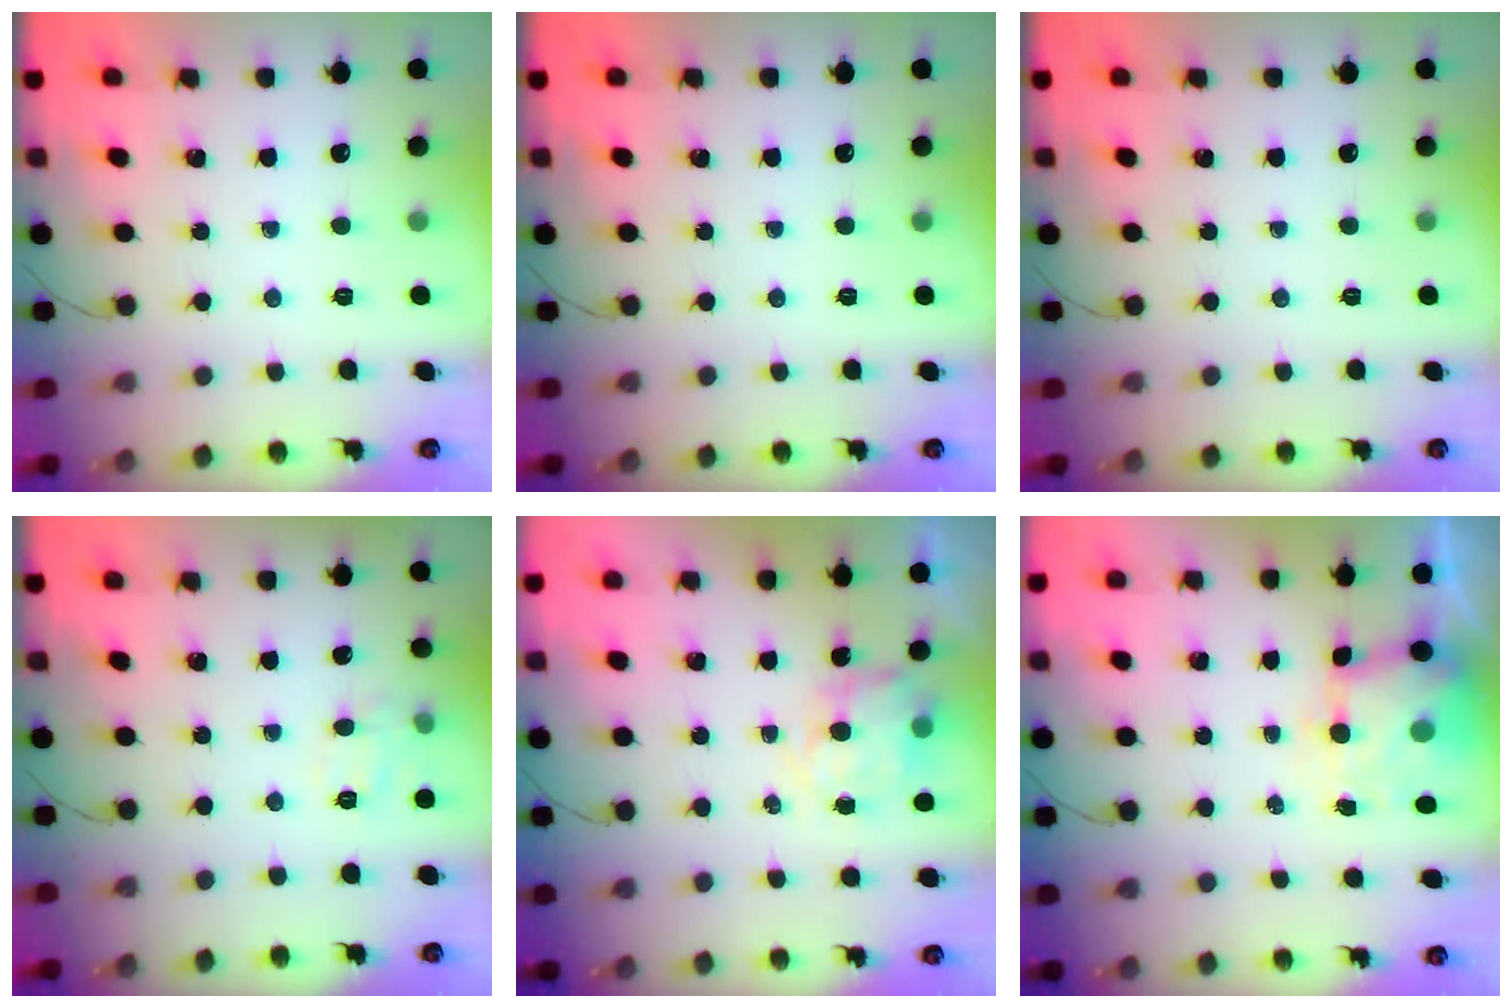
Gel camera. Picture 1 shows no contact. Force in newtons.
{"total": 0.0}
{"total": 0.0}
{"total": 7.7, "press": 7.6, "slide": 1.1}
{"total": 7.9, "press": 7.8, "slide": 1.1}
{"total": 7.1, "press": 6.9, "slide": 1.4}